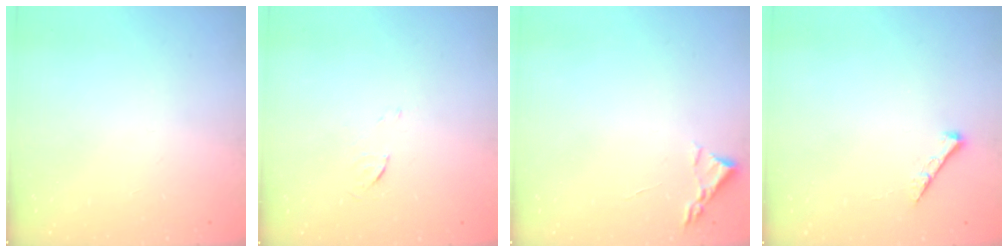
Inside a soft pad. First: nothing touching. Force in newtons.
{"total": 3.3, "press": 3.3, "slide": 0.4}
{"total": 2.2, "press": 2.2, "slide": 0.3}
{"total": 3.9, "press": 3.9, "slide": 0.5}